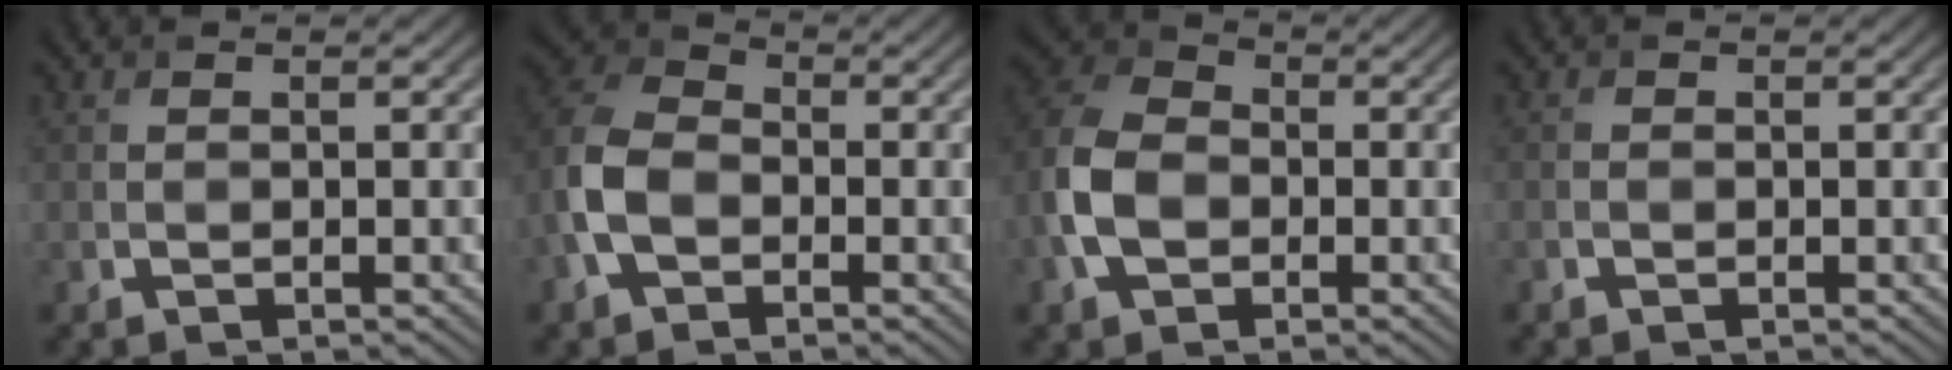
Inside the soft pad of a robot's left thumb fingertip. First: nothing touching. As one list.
[{"total": 7.8, "force": [-2.4, 5.4, 5.2], "torque": [-0.131, 0.004, -0.062]}, {"total": 8.5, "force": [-1.9, 6.0, 5.8], "torque": [-0.145, 0.004, -0.051]}, {"total": 0.6, "force": [-0.5, 0.3, 0.2], "torque": [-0.001, -0.002, -0.013]}]